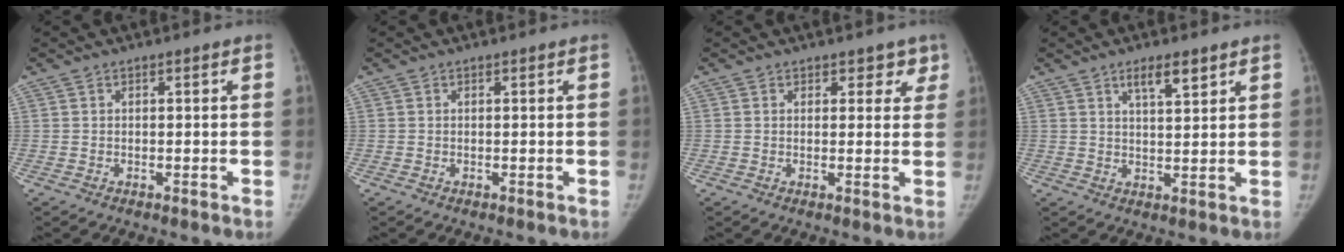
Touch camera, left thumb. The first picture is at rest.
{"total": 0.0}
{"total": 3.3, "force": [2.2, 2.2, 1.1], "torque": [0.031, -0.008, 0.022]}
{"total": 4.9, "force": [3.2, 1.3, 3.5], "torque": [-0.050, -0.021, 0.053]}